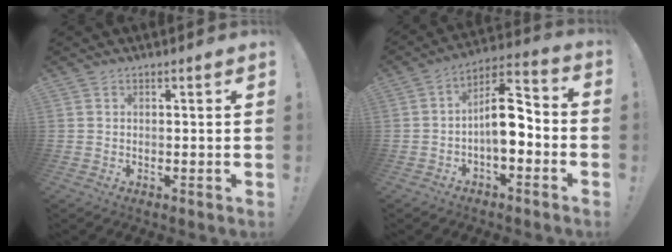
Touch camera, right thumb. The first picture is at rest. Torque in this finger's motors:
{"motor_torque": [1.75, 1.38, 1.32, -0.48, 0.18]}